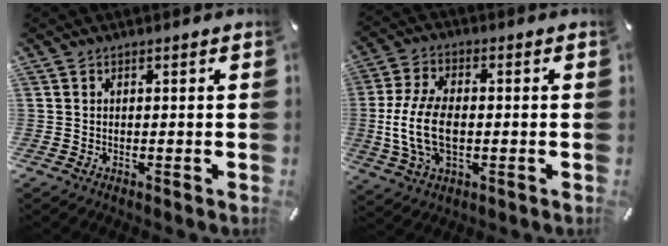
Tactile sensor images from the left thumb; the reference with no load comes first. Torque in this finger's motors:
{"motor_torque": [1.64, 1.77, 1.41, 0.22, 0.16]}